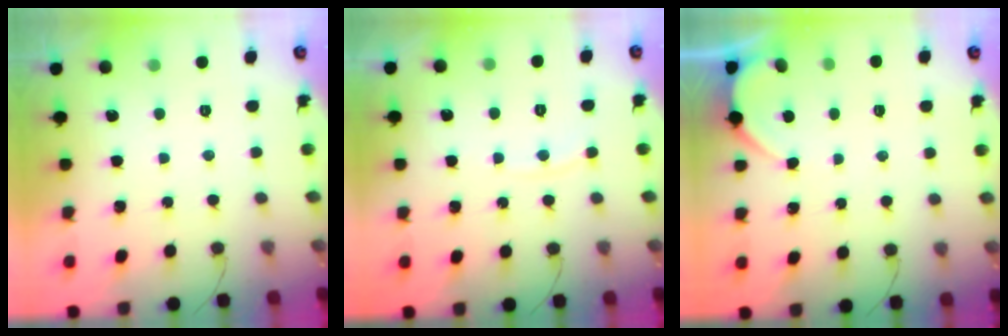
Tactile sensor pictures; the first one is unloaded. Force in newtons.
{"total": 5.1, "press": 5.1, "slide": 0.6}
{"total": 2.1, "press": 2.1, "slide": 0.3}